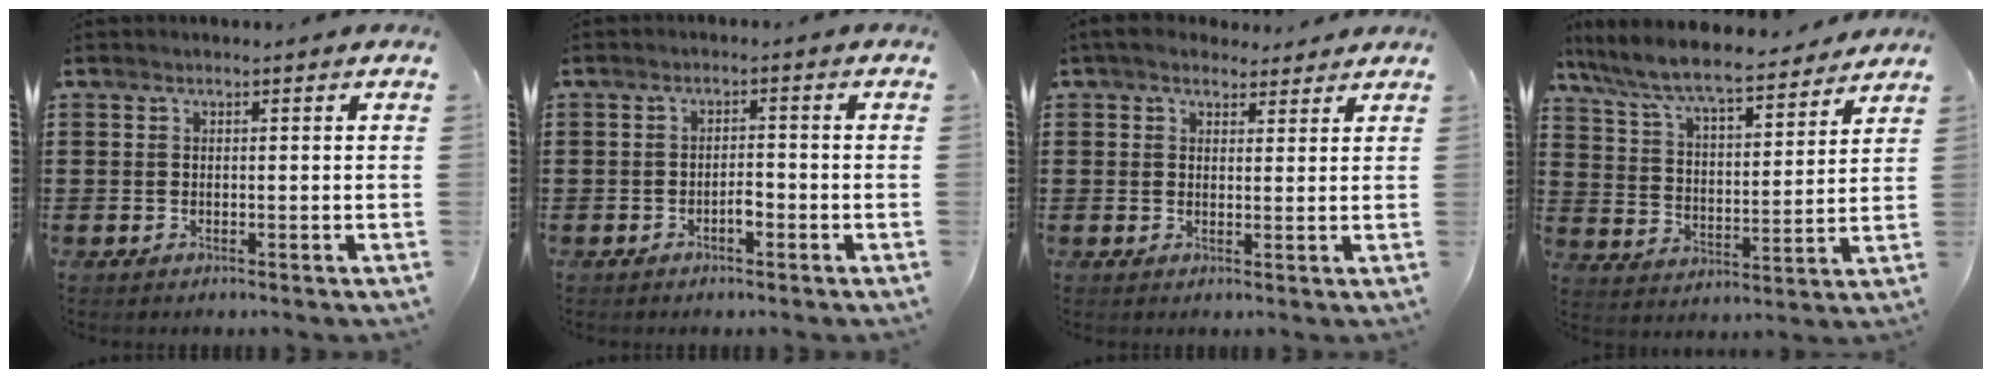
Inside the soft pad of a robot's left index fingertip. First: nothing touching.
{"total": 2.1, "force": [-1.0, 0.7, 1.7], "torque": [-0.033, 0.004, -0.021]}
{"total": 3.8, "force": [3.1, 1.9, 1.1], "torque": [-0.031, -0.001, 0.059]}
{"total": 8.1, "force": [7.4, 0.8, 3.3], "torque": [-0.096, -0.044, 0.124]}